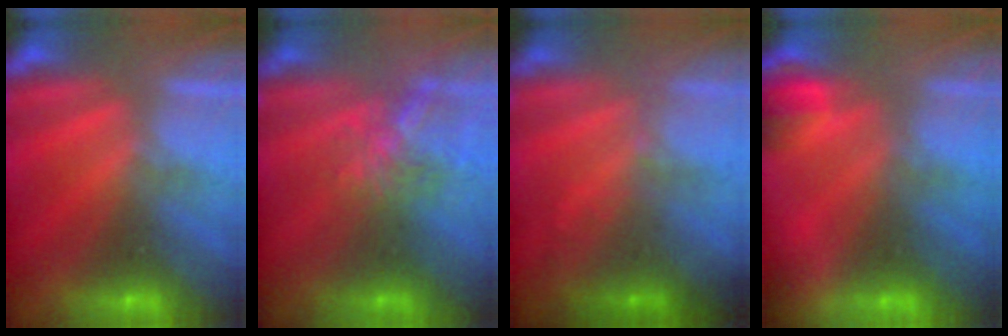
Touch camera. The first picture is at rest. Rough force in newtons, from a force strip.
{"total": 4.5}
{"total": 1.9}
{"total": 4.9}